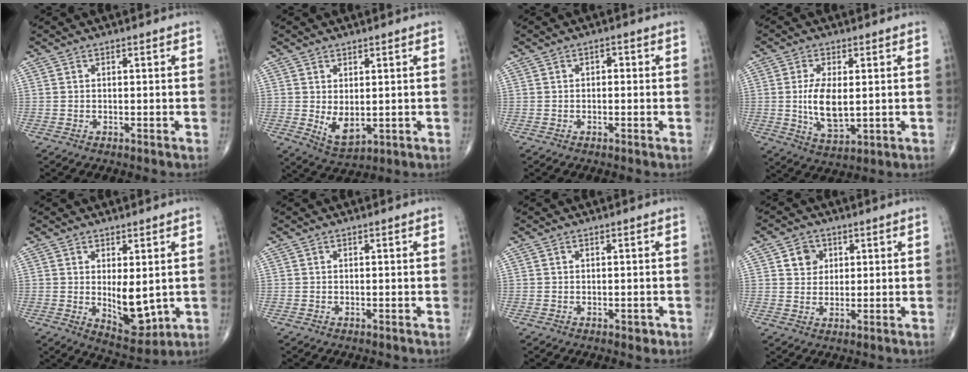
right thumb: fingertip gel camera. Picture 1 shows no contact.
{"total": 5.2, "force": [0.1, 2.8, 4.4], "torque": [-0.069, -0.014, 0.019]}
{"total": 1.1, "force": [0.0, 0.7, 0.8], "torque": [-0.003, 0.003, -0.005]}
{"total": 8.4, "force": [0.3, 3.9, 7.5], "torque": [-0.138, -0.019, 0.014]}
{"total": 8.0, "force": [0.2, 3.8, 7.1], "torque": [-0.082, -0.022, 0.021]}
{"total": 0.0}
{"total": 1.1, "force": [-0.4, 0.7, 0.7], "torque": [-0.003, -0.001, -0.004]}
{"total": 4.4, "force": [1.7, 3.7, 1.6], "torque": [-0.006, -0.006, 0.027]}